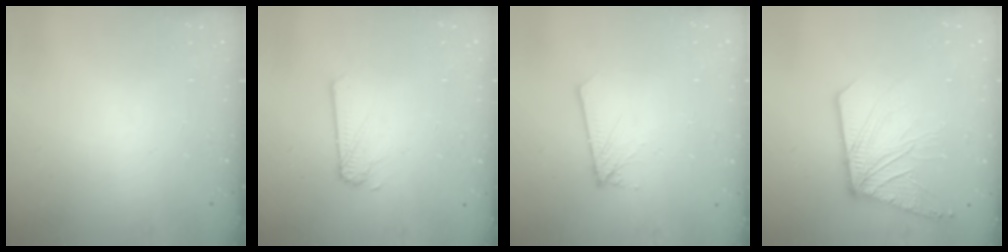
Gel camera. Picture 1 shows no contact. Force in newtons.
{"total": 1.9, "press": 1.9, "slide": 0.3}
{"total": 2.8, "press": 2.8, "slide": 0.3}
{"total": 14.4, "press": 14.4, "slide": 1.5}